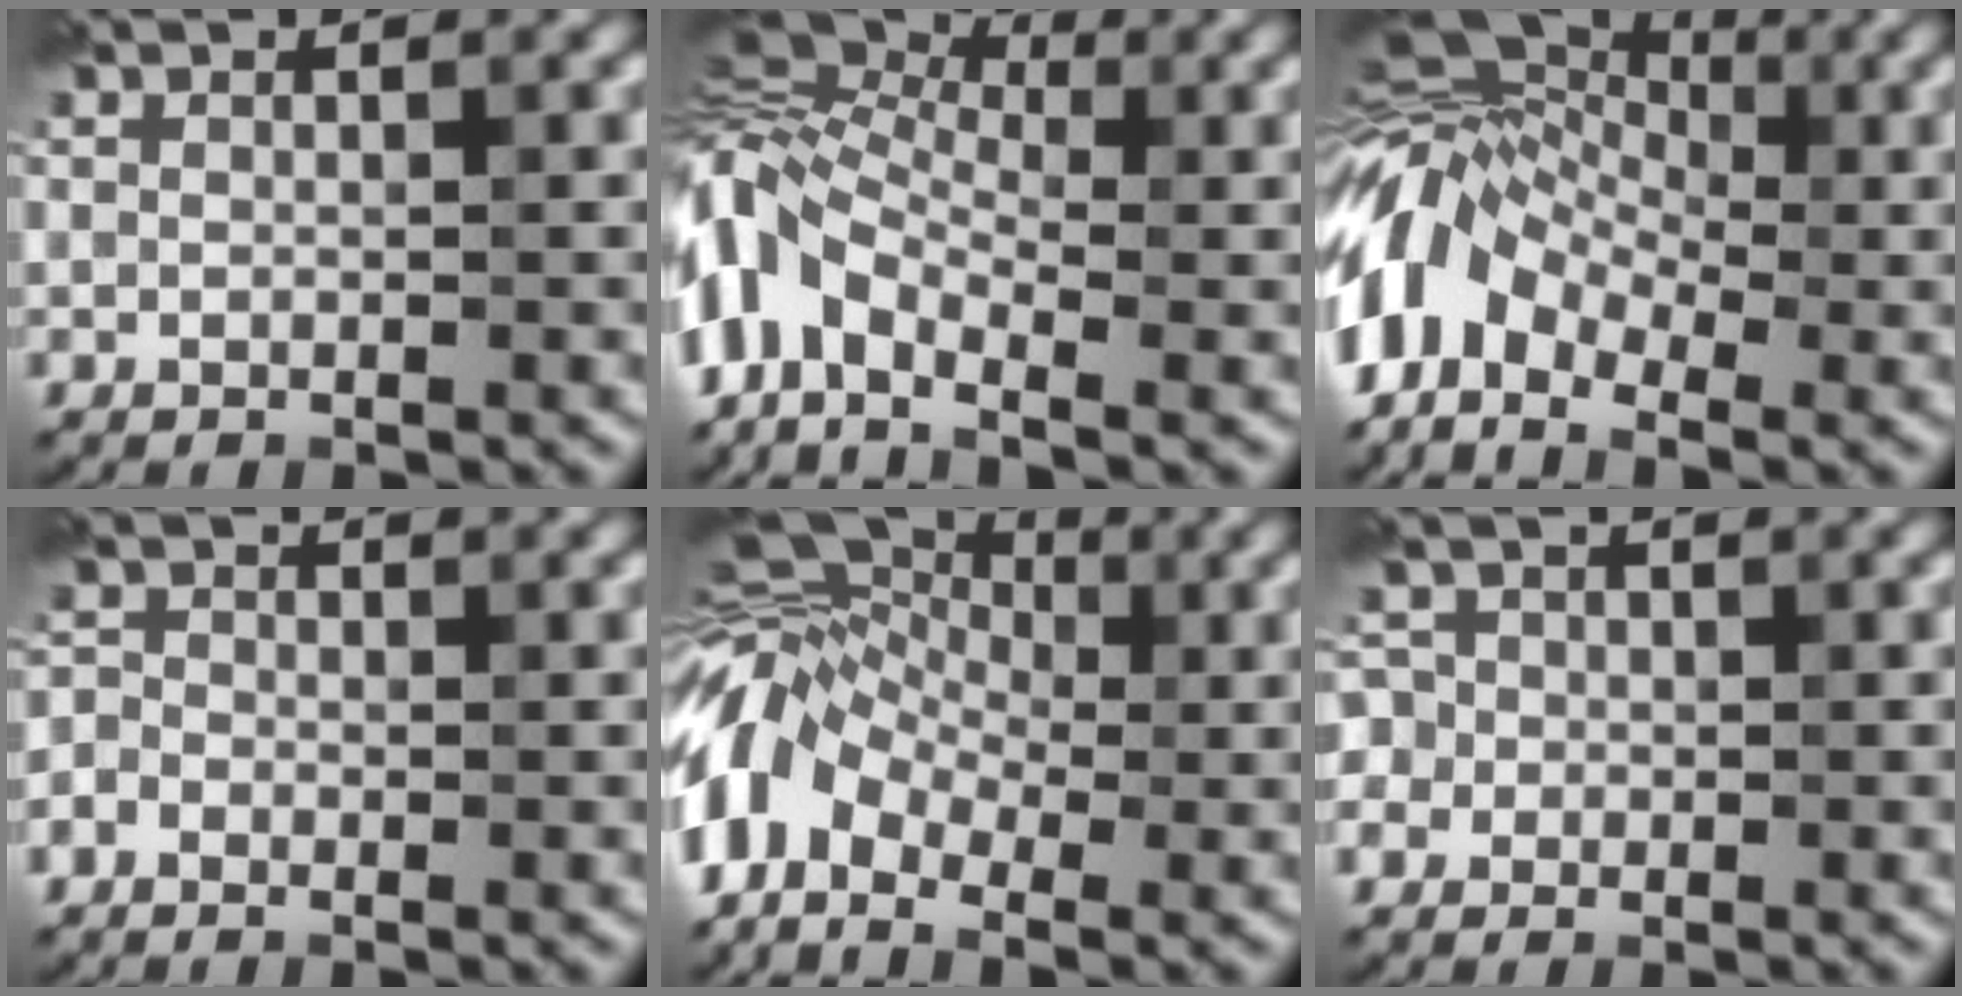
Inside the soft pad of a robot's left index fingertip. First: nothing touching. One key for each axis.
{"total": 8.0, "fx": -2.4, "fy": 4.9, "fz": 5.8, "tx": -0.135, "ty": 0.000, "tz": -0.067}
{"total": 7.3, "fx": -3.0, "fy": 5.1, "fz": 4.3, "tx": -0.085, "ty": 0.006, "tz": -0.076}
{"total": 1.7, "fx": -1.4, "fy": 1.0, "fz": -0.1, "tx": 0.009, "ty": 0.010, "tz": -0.028}
{"total": 7.3, "fx": -3.2, "fy": 4.9, "fz": 4.4, "tx": -0.087, "ty": -0.002, "tz": -0.080}
{"total": 3.7, "fx": -1.3, "fy": 3.4, "fz": 0.3, "tx": 0.014, "ty": 0.015, "tz": -0.055}